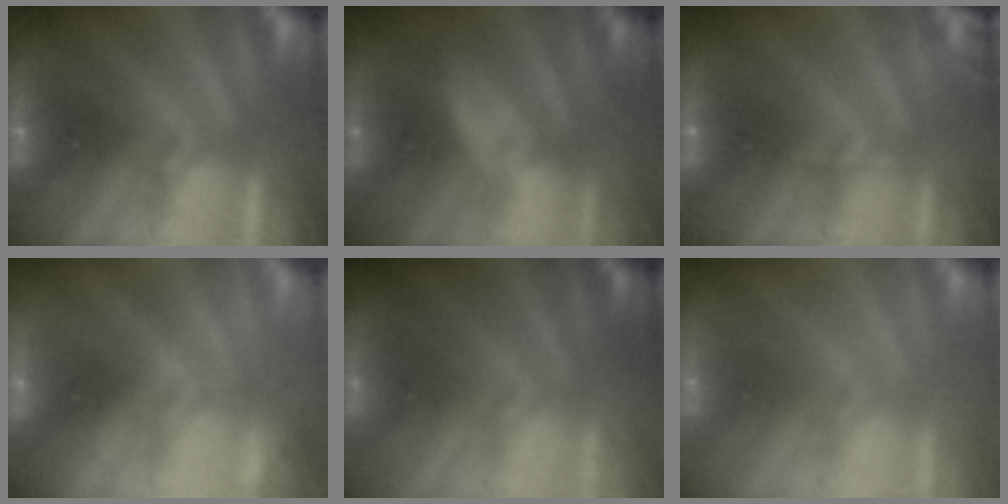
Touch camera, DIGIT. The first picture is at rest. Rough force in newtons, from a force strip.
{"total": 1.1}
{"total": 2.8}
{"total": 2.3}
{"total": 2.8}
{"total": 3.4}